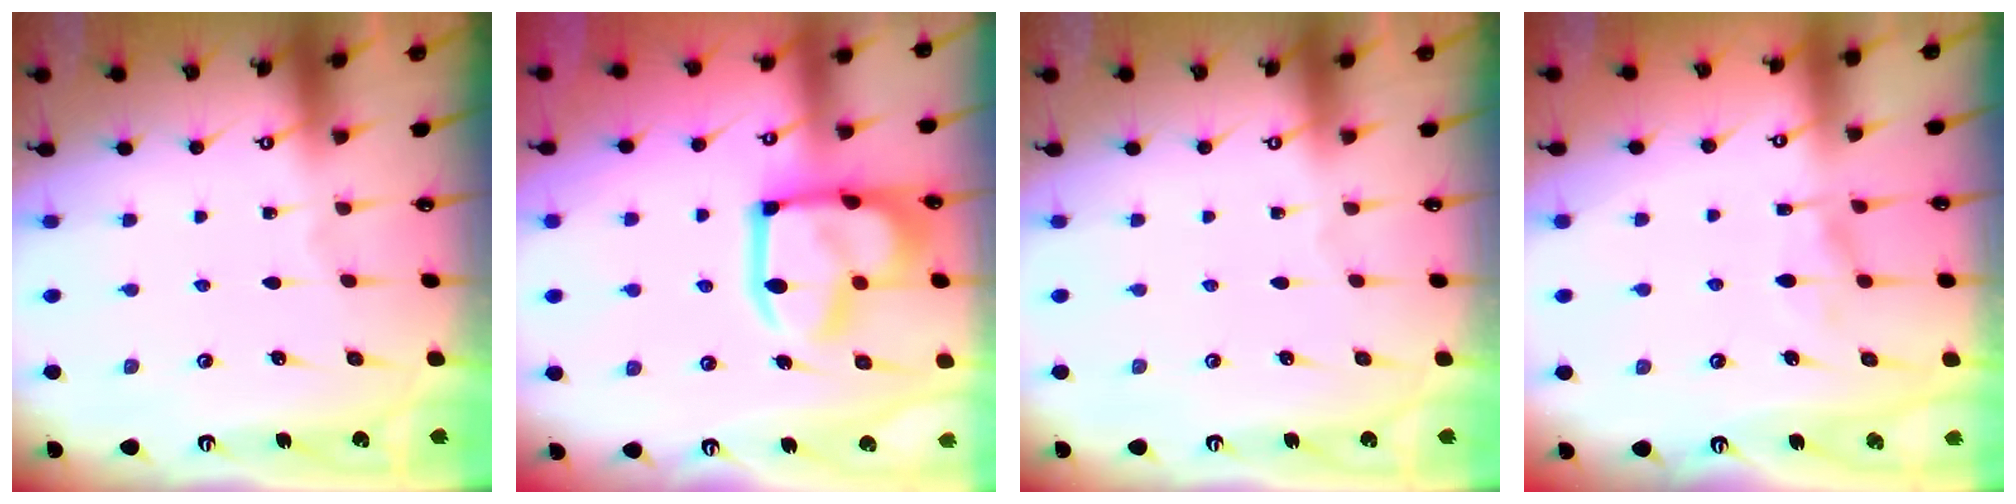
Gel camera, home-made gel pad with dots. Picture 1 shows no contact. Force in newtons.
{"total": 13.5, "press": 13.4, "slide": 1.7}
{"total": 0.0}
{"total": 5.9, "press": 5.9, "slide": 0.7}